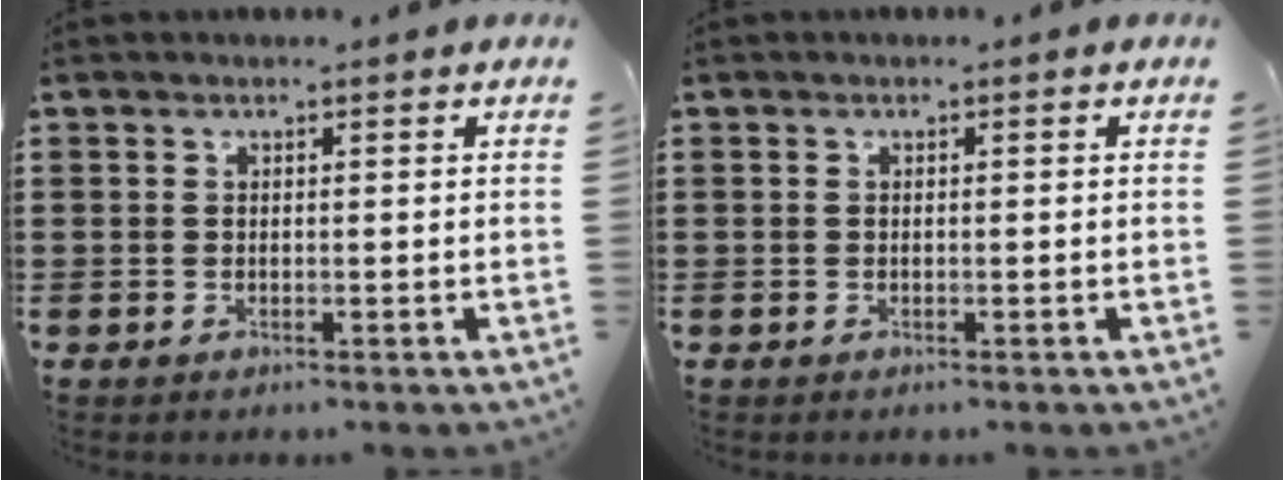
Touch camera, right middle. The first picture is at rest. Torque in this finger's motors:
{"motor_torque": [-0.54, -0.54, 0.00, 0.02]}